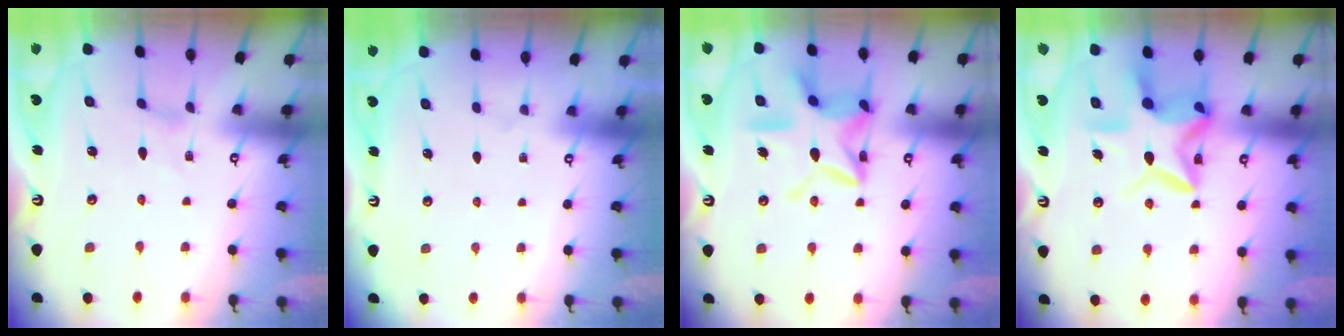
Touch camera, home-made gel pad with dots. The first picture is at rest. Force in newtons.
{"total": 0.0}
{"total": 16.5, "press": 16.4, "slide": 1.6}
{"total": 14.0, "press": 14.0, "slide": 1.6}